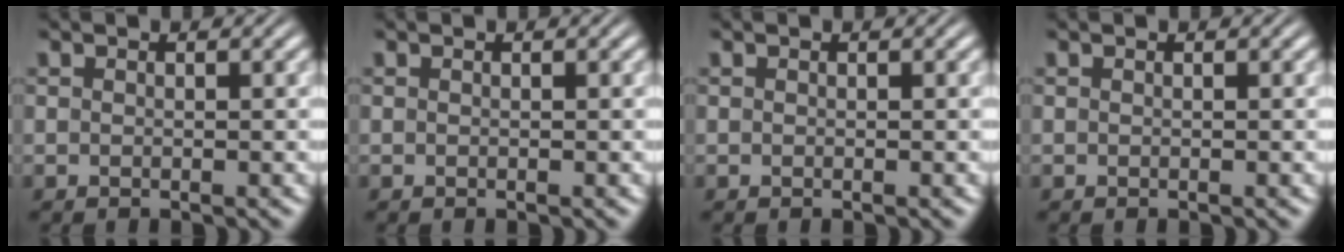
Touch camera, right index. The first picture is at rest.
{"total": 0.0}
{"total": 0.0}
{"total": 0.0}